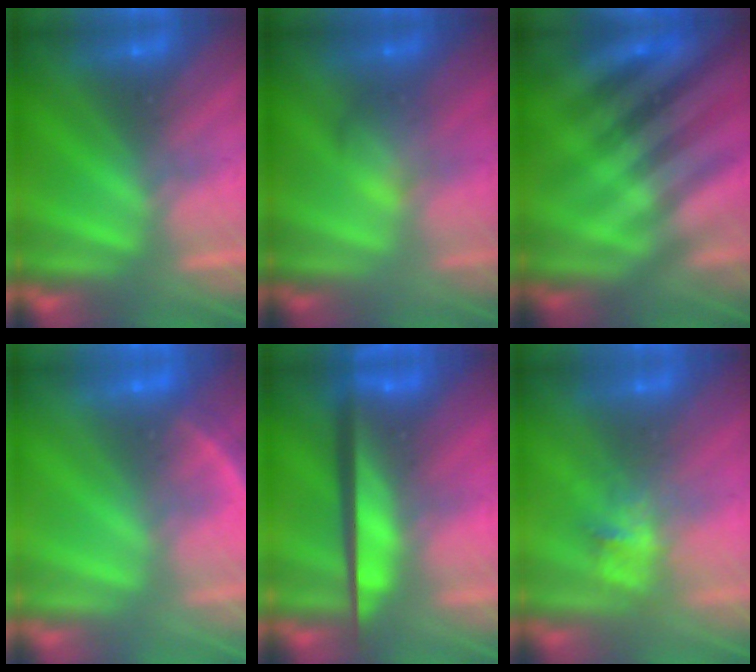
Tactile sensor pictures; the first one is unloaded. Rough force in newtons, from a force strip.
{"total": 2.2}
{"total": 2.8}
{"total": 8.1}
{"total": 7.3}
{"total": 2.9}